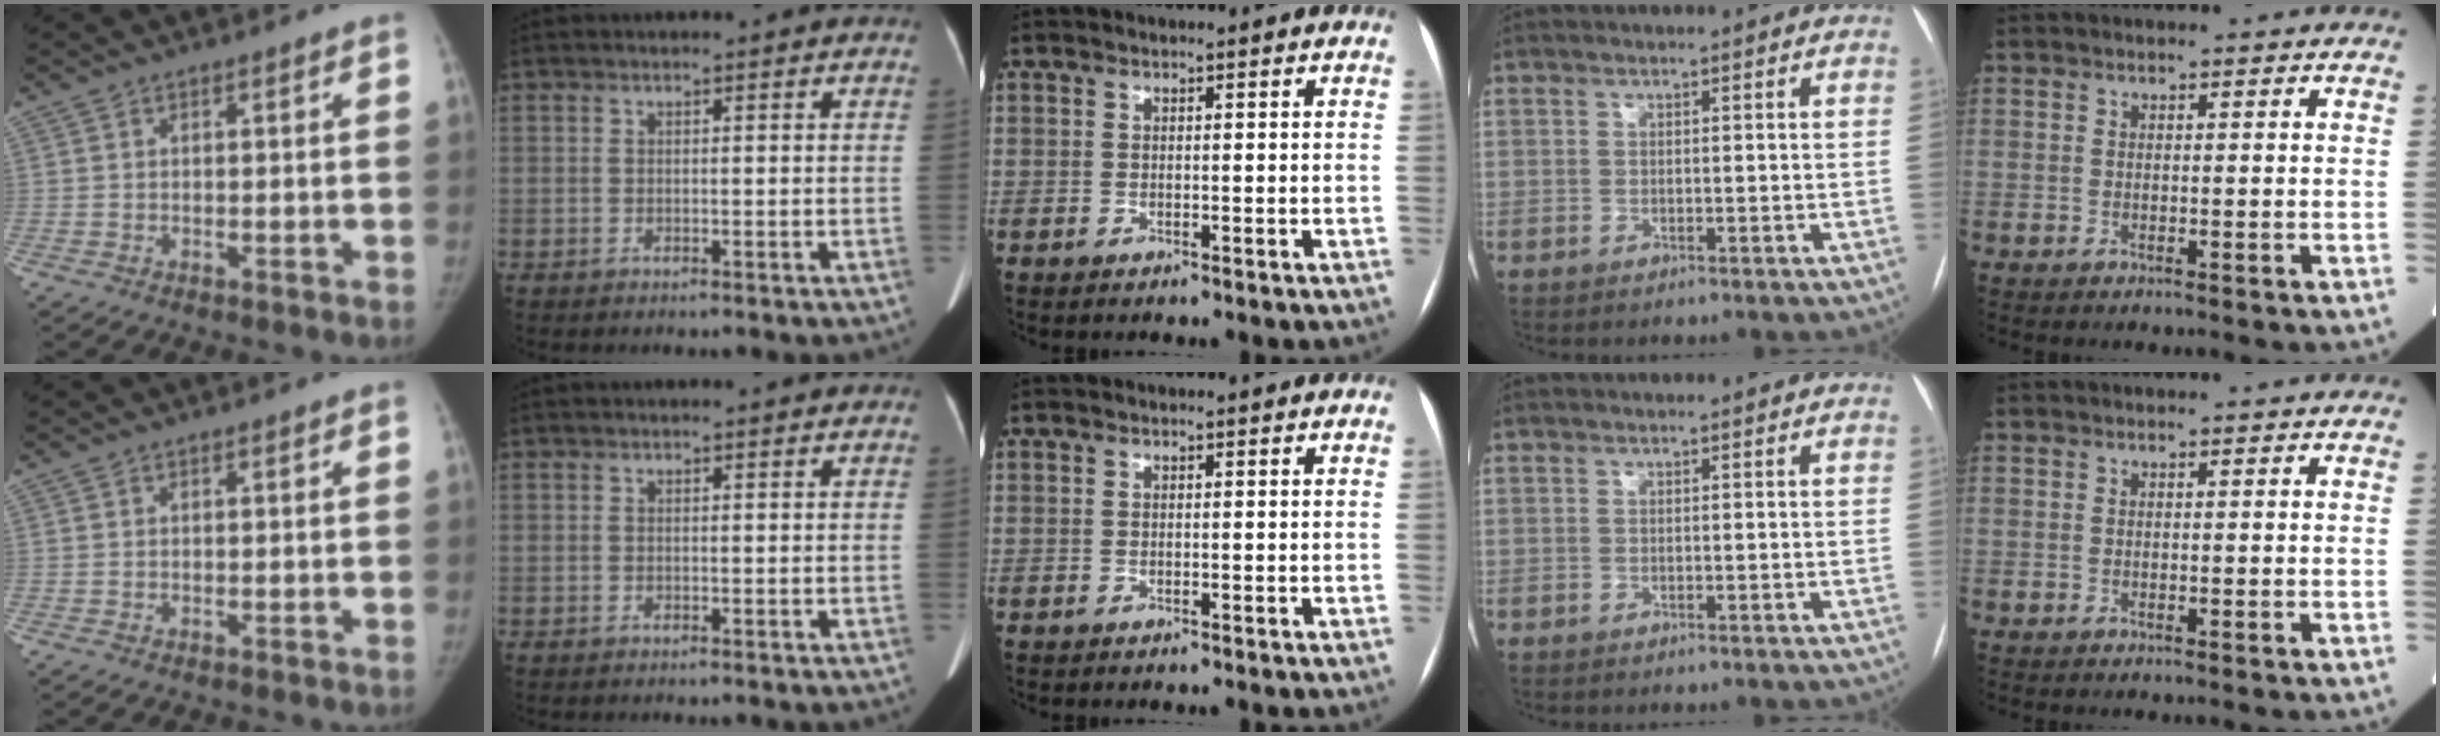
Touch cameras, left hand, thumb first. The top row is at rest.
{"index": {"total": 1.2, "force": [1.1, 0.2, 0.5], "torque": [-0.003, 0.002, 0.009]}}